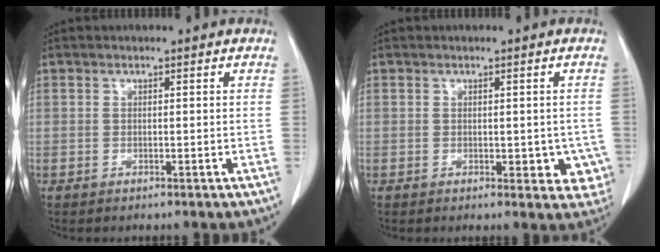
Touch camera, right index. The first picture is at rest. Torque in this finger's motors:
{"motor_torque": [0.33, -0.07, 0.24, 0.09]}